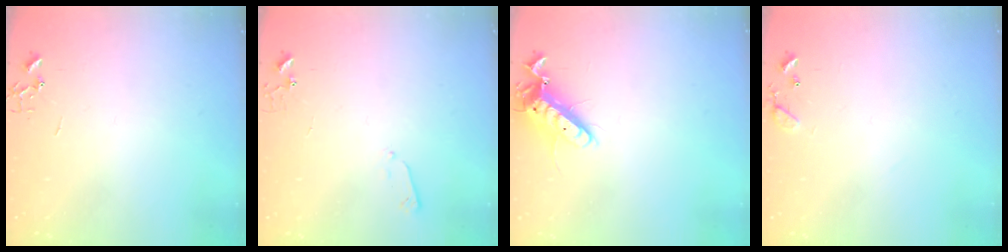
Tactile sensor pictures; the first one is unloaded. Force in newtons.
{"total": 3.0, "press": 3.0, "slide": 0.6}
{"total": 12.1, "press": 12.0, "slide": 1.8}
{"total": 9.1, "press": 9.0, "slide": 0.7}